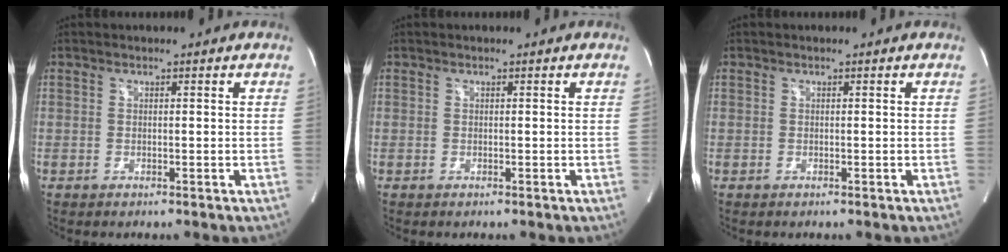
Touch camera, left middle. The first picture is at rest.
{"total": 0.0}
{"total": 0.0}